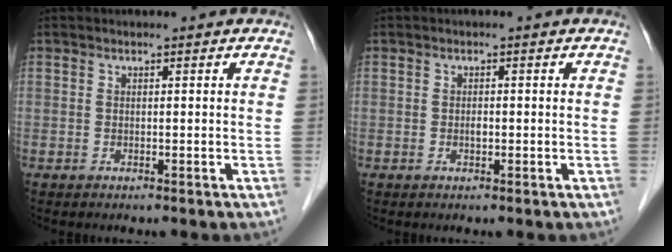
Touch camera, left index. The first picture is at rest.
{"total": 0.8, "force": [-0.2, 0.4, 0.6], "torque": [-0.014, 0.000, -0.003]}